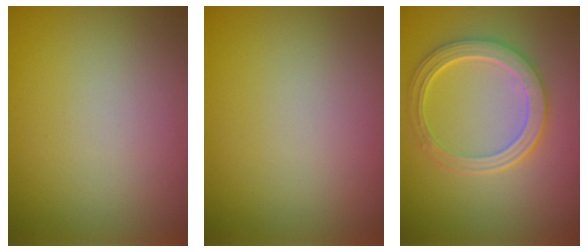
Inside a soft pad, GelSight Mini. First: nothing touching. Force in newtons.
{"total": 0.0}
{"total": 4.7, "press": 3.9, "slide": 2.7}